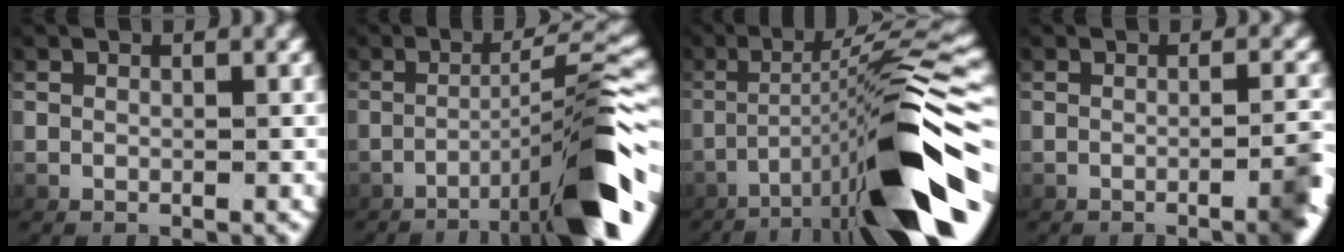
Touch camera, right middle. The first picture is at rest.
{"total": 8.7, "force": [-3.6, 0.3, 8.0], "torque": [-0.109, 0.015, -0.052]}
{"total": 11.8, "force": [-3.4, 1.5, 11.2], "torque": [-0.173, 0.010, -0.043]}
{"total": 2.8, "force": [-1.2, 0.2, 2.4], "torque": [-0.036, 0.002, -0.022]}